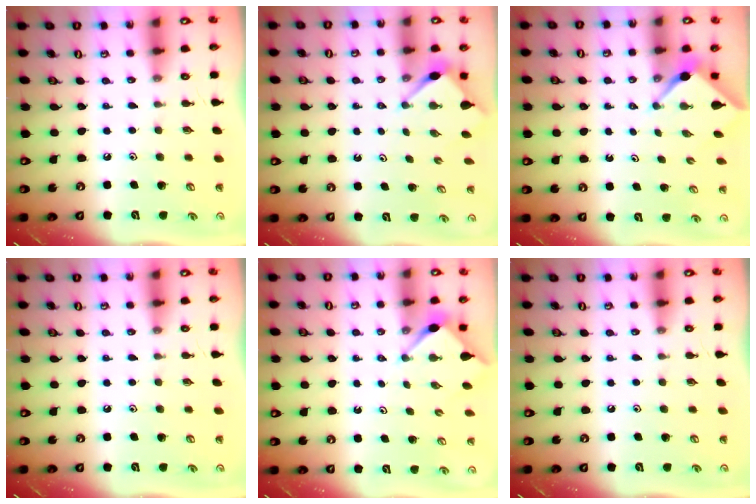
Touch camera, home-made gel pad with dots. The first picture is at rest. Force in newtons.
{"total": 3.4, "press": 3.4, "slide": 0.3}
{"total": 2.5, "press": 2.5, "slide": 0.3}
{"total": 0.0}
{"total": 2.8, "press": 2.8, "slide": 0.3}
{"total": 0.0}